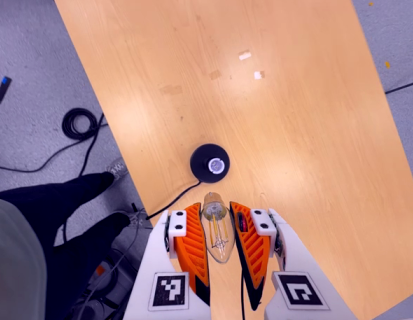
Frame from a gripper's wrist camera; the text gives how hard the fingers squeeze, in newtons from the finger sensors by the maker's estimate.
{"total": 20.3, "left": 21.4, "right": 19.2}